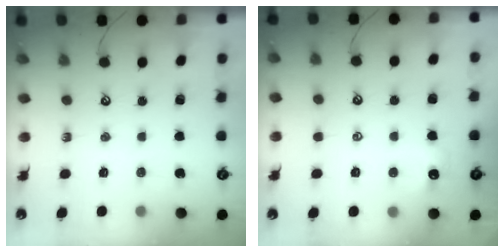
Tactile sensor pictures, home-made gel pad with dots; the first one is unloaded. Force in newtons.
{"total": 1.4, "press": 1.2, "slide": 0.6}